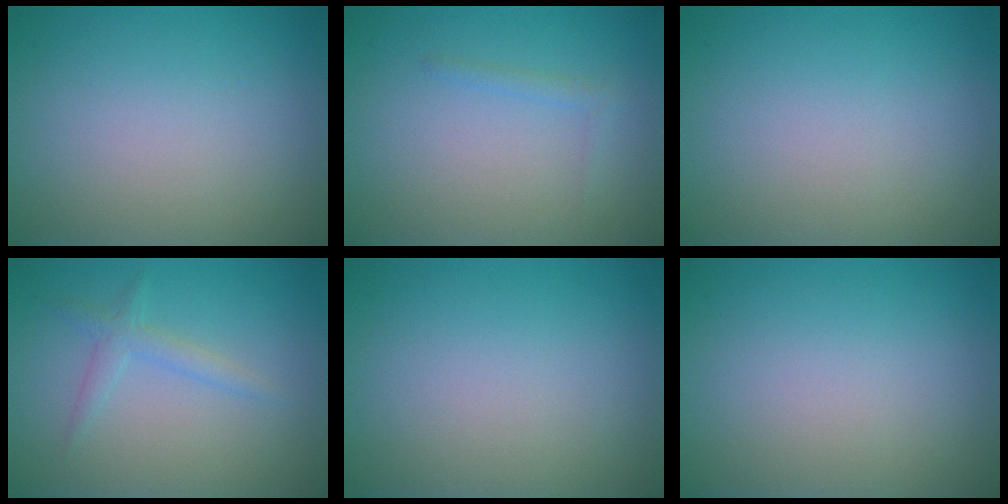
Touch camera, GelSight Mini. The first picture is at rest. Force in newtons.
{"total": 0.8, "press": 0.8, "slide": 0.1}
{"total": 0.0}
{"total": 1.6, "press": 1.6, "slide": 0.1}
{"total": 0.0}
{"total": 0.0}